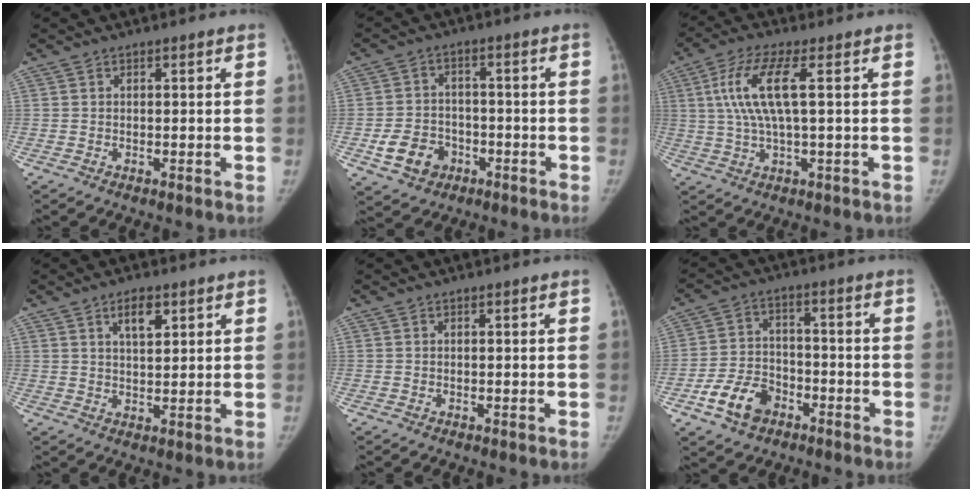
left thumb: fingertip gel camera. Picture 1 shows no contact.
{"total": 8.1, "force": [-3.4, 6.5, 3.5], "torque": [-0.045, 0.022, -0.053]}
{"total": 9.6, "force": [2.0, 2.1, 9.2], "torque": [-0.218, 0.010, 0.039]}
{"total": 4.7, "force": [2.5, 2.1, 3.4], "torque": [-0.045, -0.014, 0.041]}
{"total": 0.0}
{"total": 9.6, "force": [-5.1, 6.6, 4.7], "torque": [-0.068, 0.028, -0.091]}